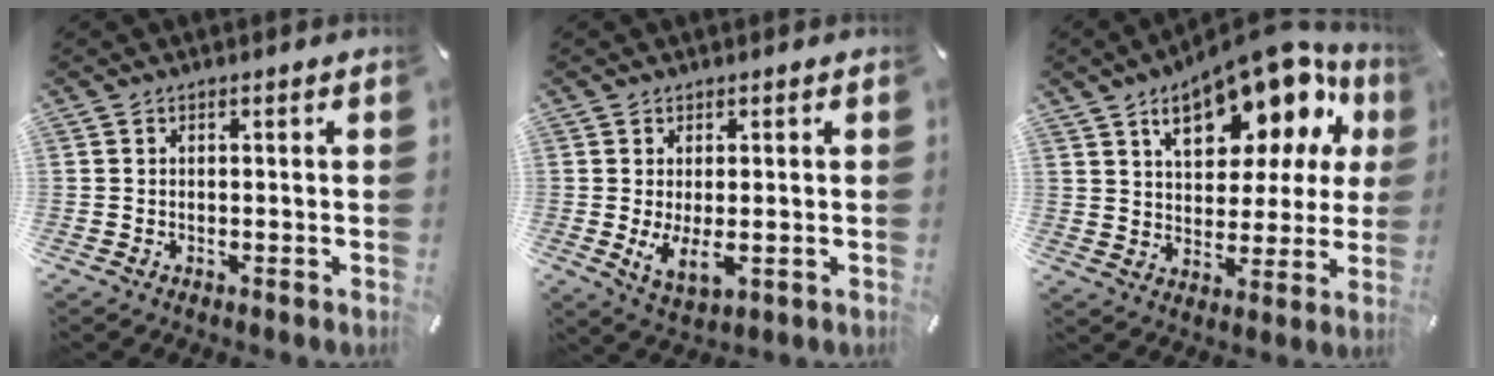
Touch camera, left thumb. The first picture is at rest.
{"total": 6.3, "force": [-0.5, 2.9, 5.6], "torque": [-0.105, -0.016, -0.010]}
{"total": 18.5, "force": [11.2, 9.4, 11.4], "torque": [-0.170, -0.065, 0.188]}